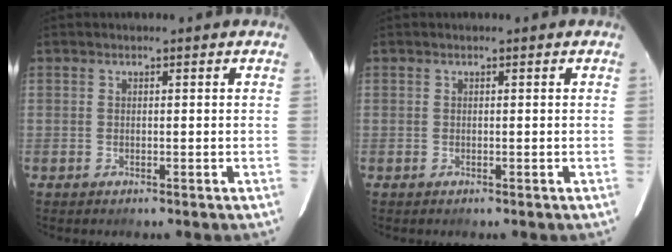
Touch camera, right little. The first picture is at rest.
{"total": 0.0}